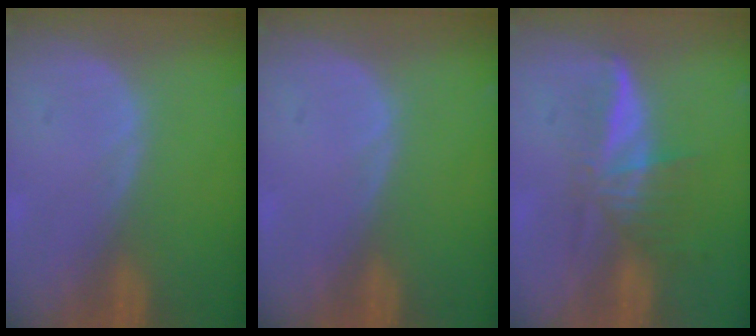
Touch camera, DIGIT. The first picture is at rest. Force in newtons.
{"total": 0.0}
{"total": 6.0, "press": 5.5, "slide": 2.4}